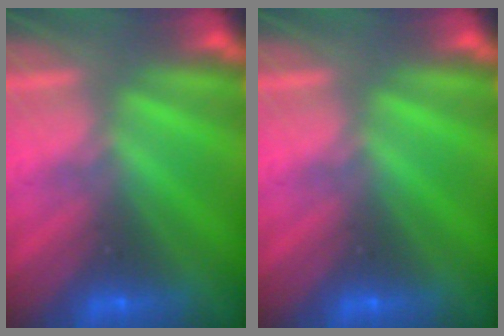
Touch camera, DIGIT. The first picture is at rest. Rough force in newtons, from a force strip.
{"total": 0.0}